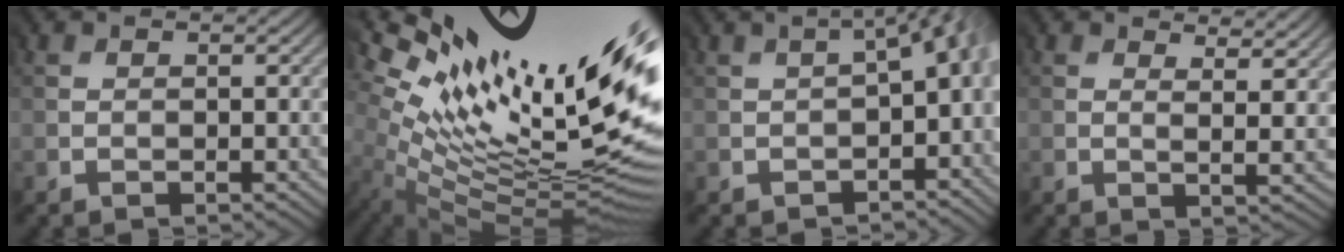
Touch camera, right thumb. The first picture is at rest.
{"total": 16.6, "force": [4.2, 5.6, 15.1], "torque": [-0.240, -0.013, 0.101]}
{"total": 6.1, "force": [-2.4, 2.5, 5.0], "torque": [-0.042, -0.008, -0.023]}
{"total": 6.0, "force": [3.8, 1.8, 4.3], "torque": [-0.060, 0.010, 0.045]}